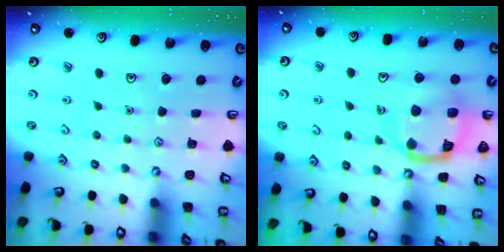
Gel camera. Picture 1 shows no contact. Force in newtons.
{"total": 14.3, "press": 14.2, "slide": 1.5}